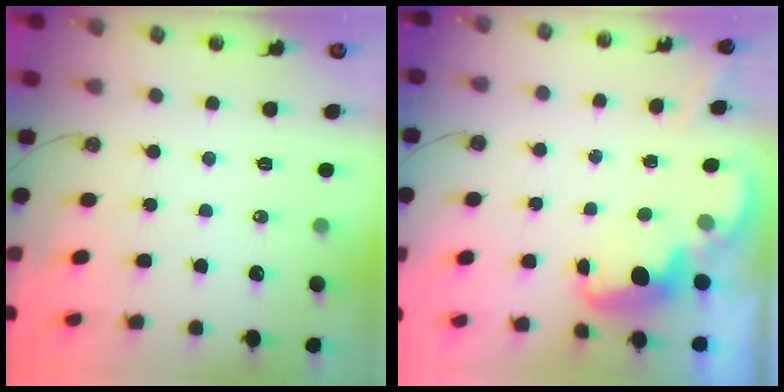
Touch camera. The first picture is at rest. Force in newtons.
{"total": 2.6, "press": 2.5, "slide": 0.8}